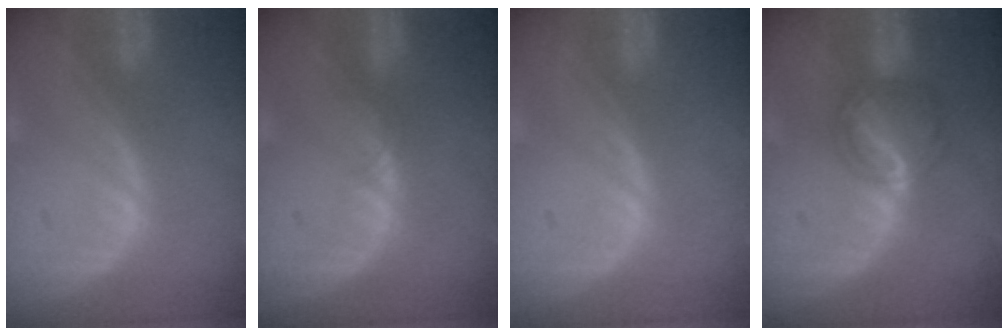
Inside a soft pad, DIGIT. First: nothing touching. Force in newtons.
{"total": 0.9, "press": 0.8, "slide": 0.2}
{"total": 0.0}
{"total": 6.1, "press": 5.6, "slide": 2.4}